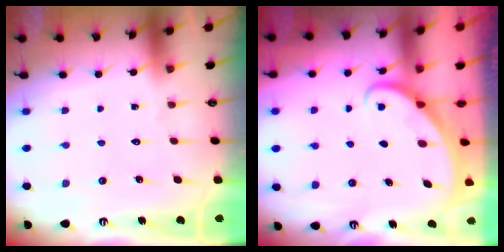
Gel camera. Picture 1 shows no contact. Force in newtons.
{"total": 2.3, "press": 2.3, "slide": 0.1}